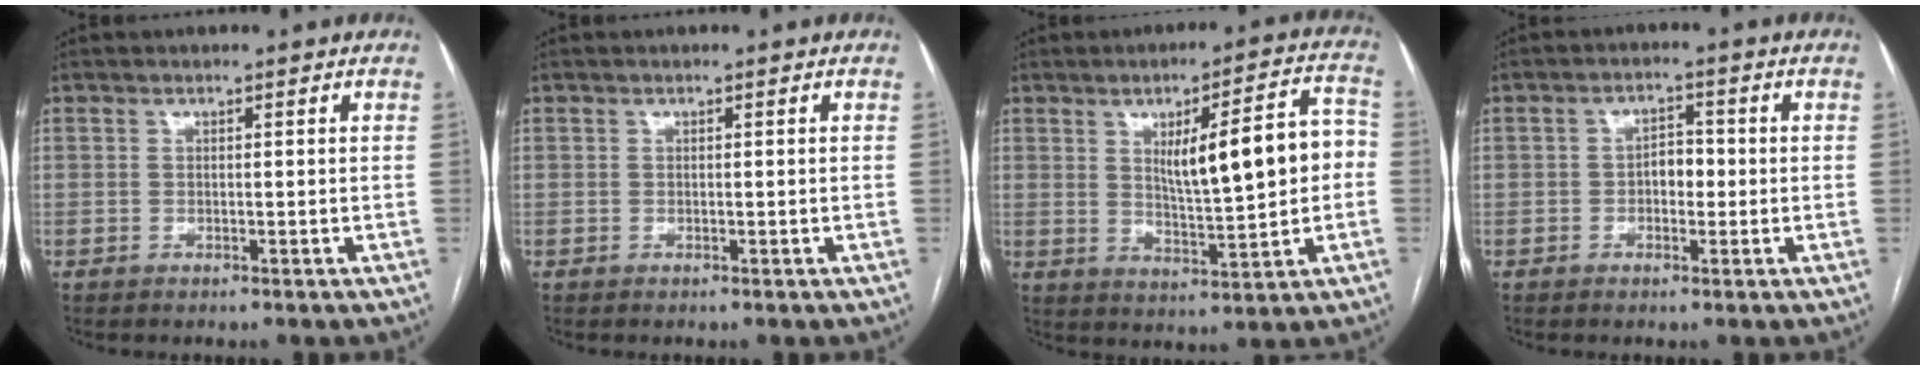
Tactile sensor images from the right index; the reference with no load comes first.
{"total": 0.0}
{"total": 12.7, "force": [1.2, 2.5, 12.4], "torque": [-0.176, 0.026, 0.027]}
{"total": 3.1, "force": [-0.4, 1.9, 2.5], "torque": [-0.034, 0.010, -0.008]}